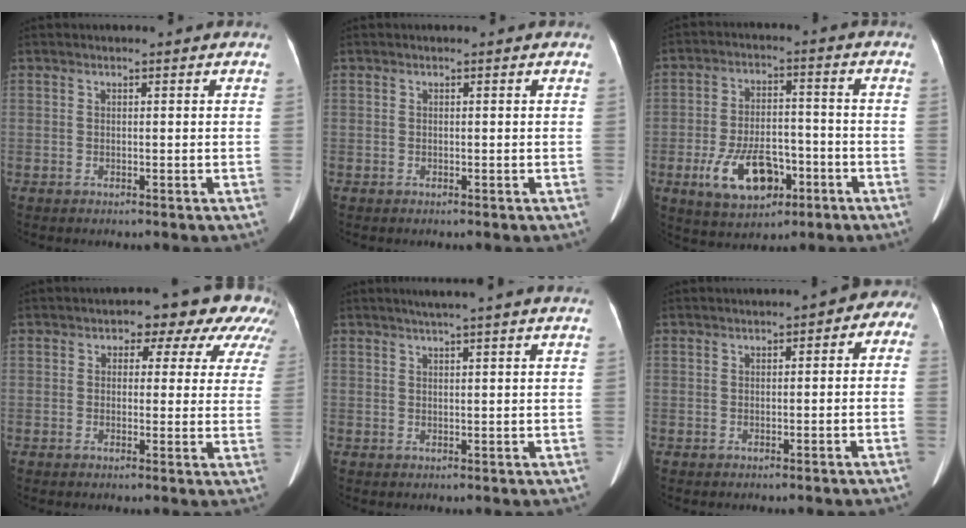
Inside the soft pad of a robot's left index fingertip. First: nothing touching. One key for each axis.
{"total": 0.0}
{"total": 10.5, "fx": -4.6, "fy": 5.6, "fz": 7.6, "tx": -0.149, "ty": 0.004, "tz": -0.071}
{"total": 10.0, "fx": 6.7, "fy": 5.5, "fz": 5.0, "tx": -0.035, "ty": 0.025, "tz": 0.053}
{"total": 6.1, "fx": 5.0, "fy": -0.9, "fz": 3.3, "tx": -0.046, "ty": 0.021, "tz": 0.061}
{"total": 4.0, "fx": -0.2, "fy": 2.6, "fz": 3.0, "tx": -0.020, "ty": 0.031, "tz": -0.009}